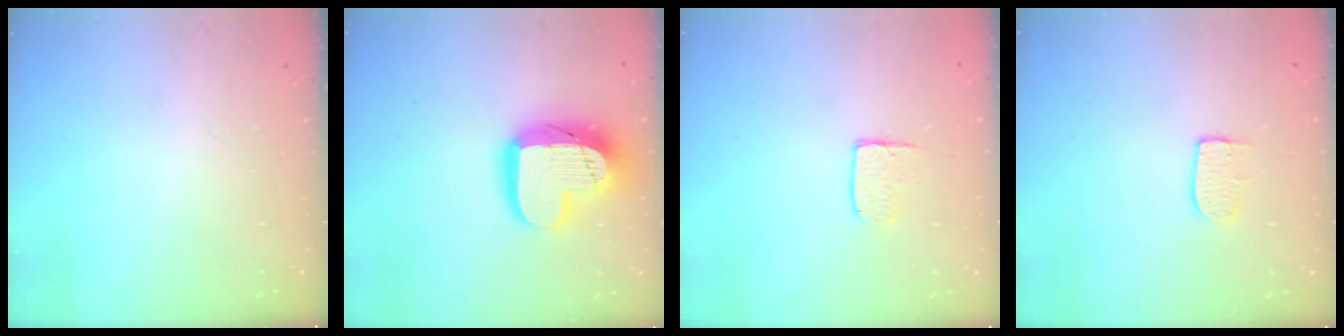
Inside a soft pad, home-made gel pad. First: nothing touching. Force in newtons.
{"total": 18.4, "press": 18.3, "slide": 1.4}
{"total": 5.2, "press": 5.2, "slide": 0.5}
{"total": 5.4, "press": 5.4, "slide": 0.3}